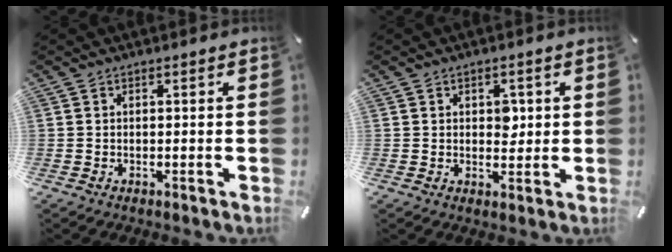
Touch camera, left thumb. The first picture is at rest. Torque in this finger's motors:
{"motor_torque": [0.49, 0.95, 0.17, -0.26, 0.10]}